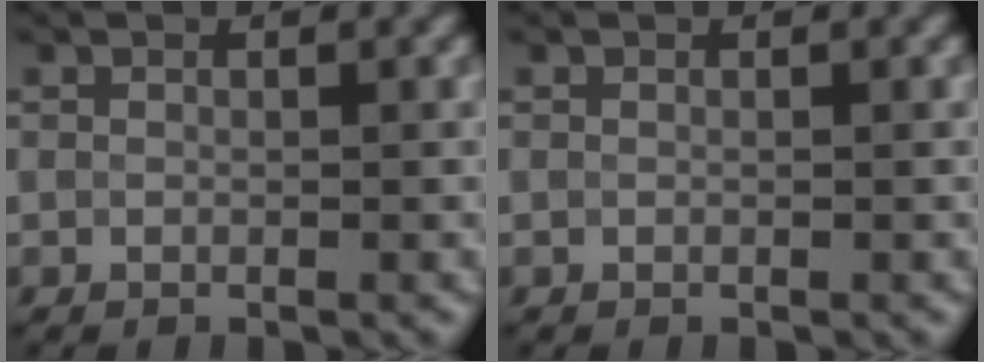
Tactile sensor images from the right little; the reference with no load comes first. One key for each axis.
{"total": 0.0}